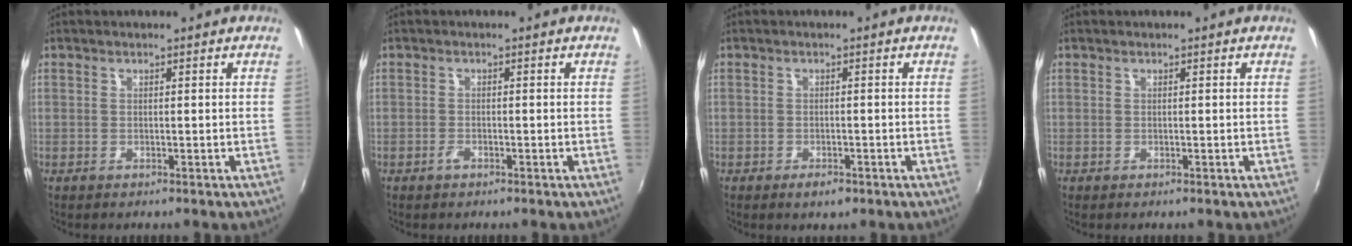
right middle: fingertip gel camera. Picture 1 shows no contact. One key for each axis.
{"total": 1.3, "fx": -1.0, "fy": 0.6, "fz": 0.7, "tx": -0.015, "ty": -0.002, "tz": -0.020}
{"total": 1.8, "fx": -1.2, "fy": 0.7, "fz": 1.1, "tx": -0.022, "ty": -0.006, "tz": -0.022}
{"total": 0.5, "fx": 0.2, "fy": -0.5, "fz": -0.1, "tx": 0.003, "ty": 0.000, "tz": 0.003}